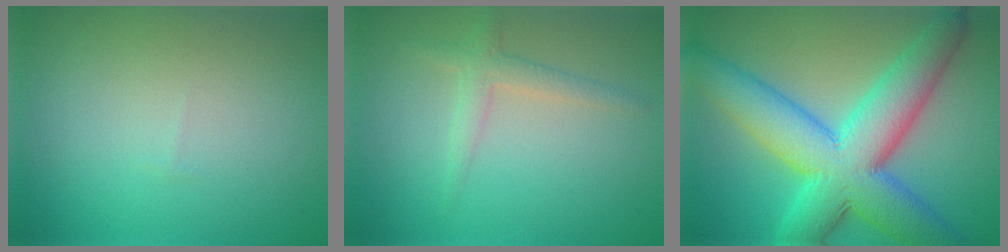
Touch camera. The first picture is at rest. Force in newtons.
{"total": 2.0, "press": 2.0, "slide": 0.1}
{"total": 11.4, "press": 11.4, "slide": 0.1}